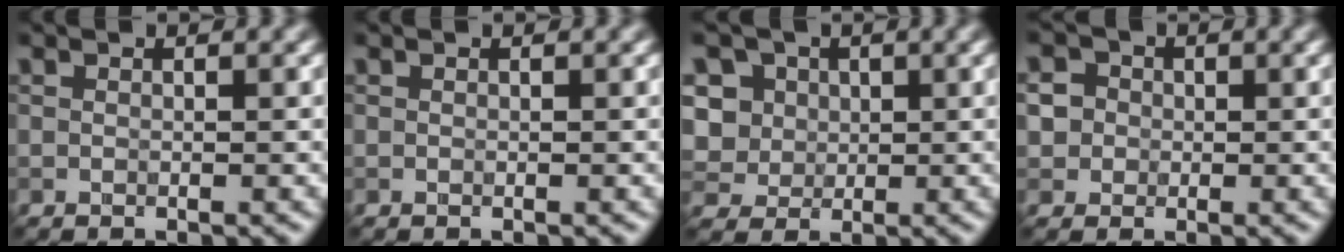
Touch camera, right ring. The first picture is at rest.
{"total": 0.0}
{"total": 8.2, "force": [2.9, 6.8, 3.6], "torque": [-0.074, 0.028, 0.024]}
{"total": 4.4, "force": [0.7, 4.1, 1.4], "torque": [-0.011, 0.033, -0.008]}